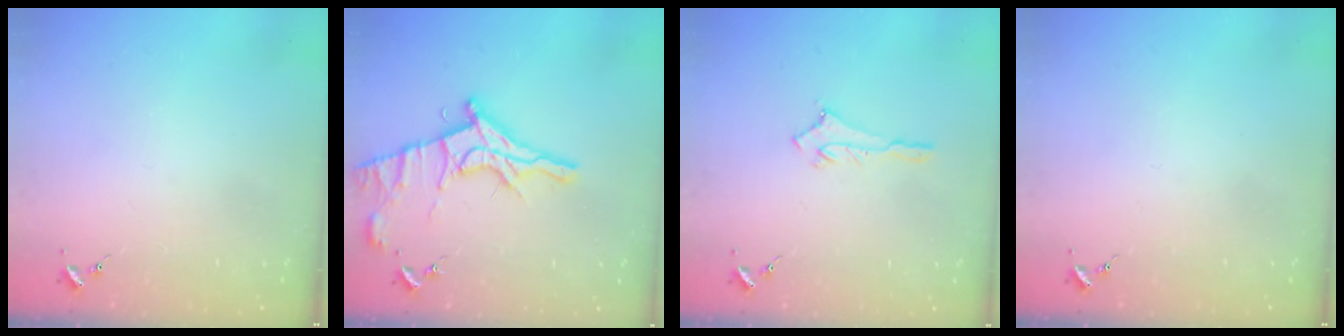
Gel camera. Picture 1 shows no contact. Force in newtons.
{"total": 16.8, "press": 16.7, "slide": 1.2}
{"total": 2.8, "press": 2.8, "slide": 0.2}
{"total": 0.0}